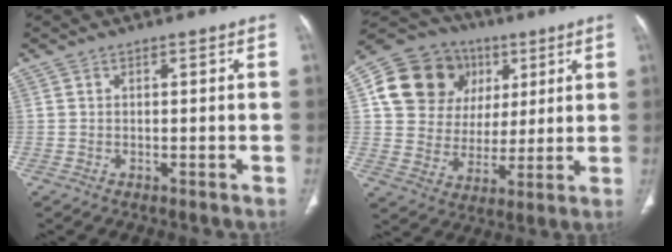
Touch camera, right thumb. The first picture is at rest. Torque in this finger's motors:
{"motor_torque": [-0.50, 0.53, 0.22, 0.12, 0.15]}